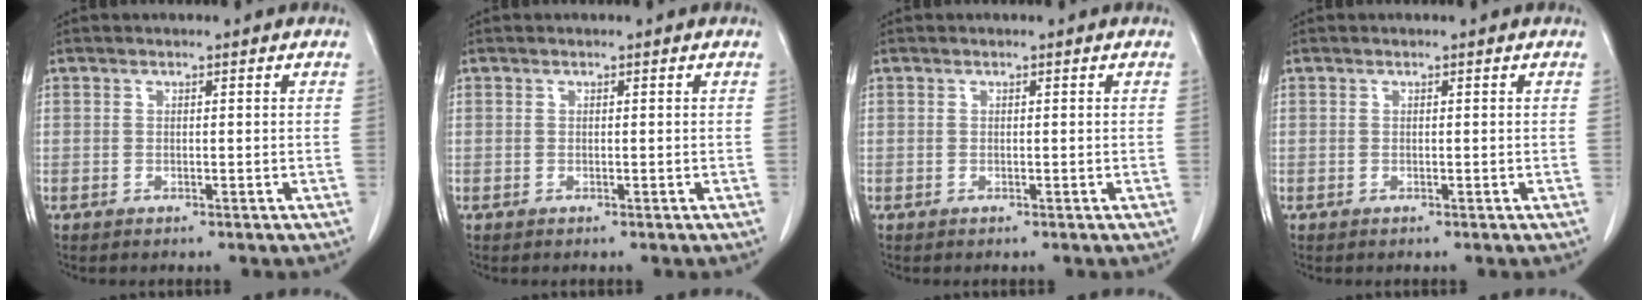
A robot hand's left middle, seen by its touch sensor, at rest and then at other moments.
{"total": 0.0}
{"total": 0.0}
{"total": 0.0}